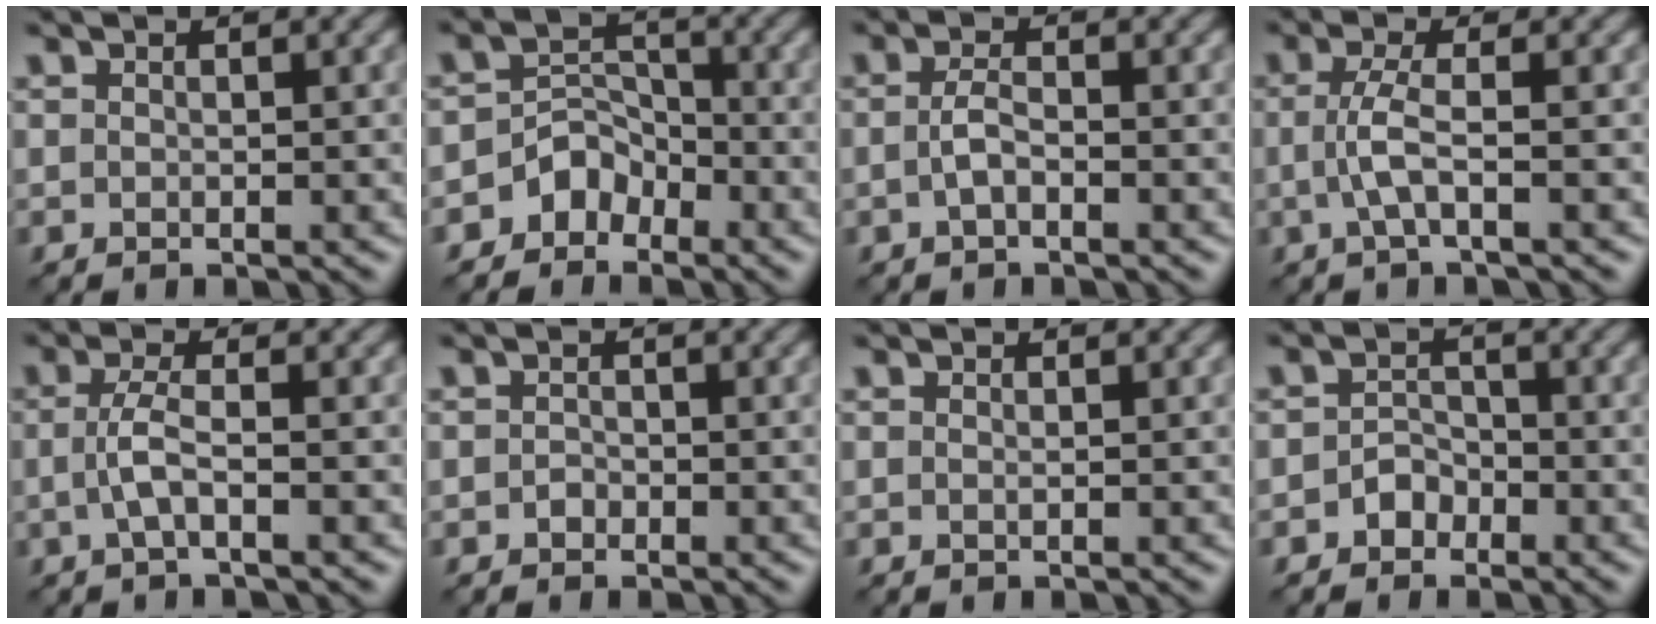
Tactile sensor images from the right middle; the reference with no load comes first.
{"total": 2.9, "force": [-2.1, 1.9, 0.5], "torque": [0.002, 0.011, -0.042]}
{"total": 1.6, "force": [-0.5, 0.6, 1.4], "torque": [-0.031, 0.001, -0.014]}
{"total": 2.5, "force": [-0.3, 0.5, 2.4], "torque": [-0.057, 0.001, -0.009]}
{"total": 2.2, "force": [-0.4, 0.5, 2.1], "torque": [-0.049, 0.001, -0.012]}
{"total": 0.7, "force": [-0.4, 0.5, 0.2], "torque": [-0.003, -0.002, -0.008]}
{"total": 0.0}
{"total": 1.7, "force": [-1.0, 1.3, 0.5], "torque": [-0.006, 0.007, -0.019]}